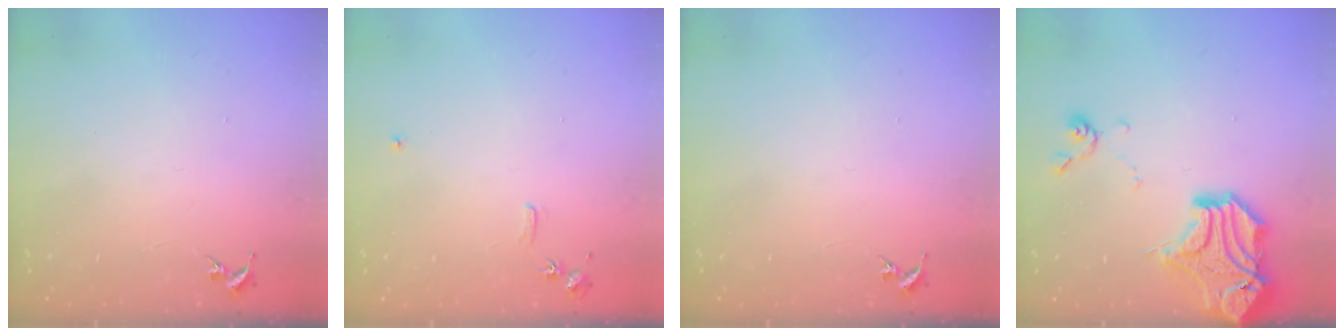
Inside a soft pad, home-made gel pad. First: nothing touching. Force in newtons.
{"total": 5.9, "press": 5.9, "slide": 0.7}
{"total": 0.0}
{"total": 20.2, "press": 20.0, "slide": 2.5}